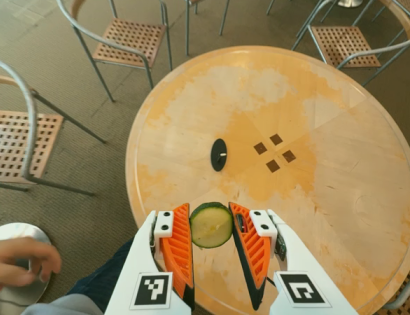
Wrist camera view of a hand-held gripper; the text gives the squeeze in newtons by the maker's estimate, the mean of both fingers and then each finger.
{"total": 9.2, "left": 9.5, "right": 9.0}